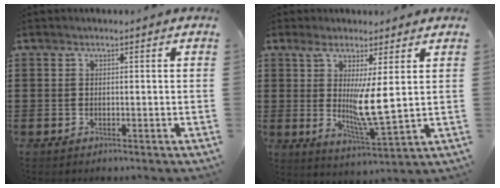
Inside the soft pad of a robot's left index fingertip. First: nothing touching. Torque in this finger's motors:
{"motor_torque": [1.47, -0.67, 0.53, 0.20]}